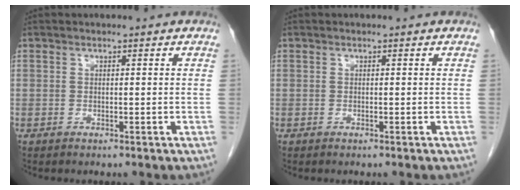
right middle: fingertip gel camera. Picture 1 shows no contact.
{"total": 0.0}